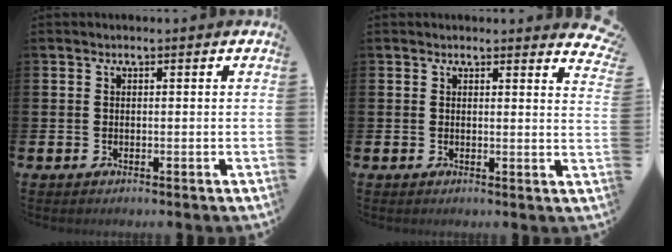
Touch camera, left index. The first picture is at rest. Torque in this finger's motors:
{"motor_torque": [1.07, -1.07, 0.06, 0.02]}